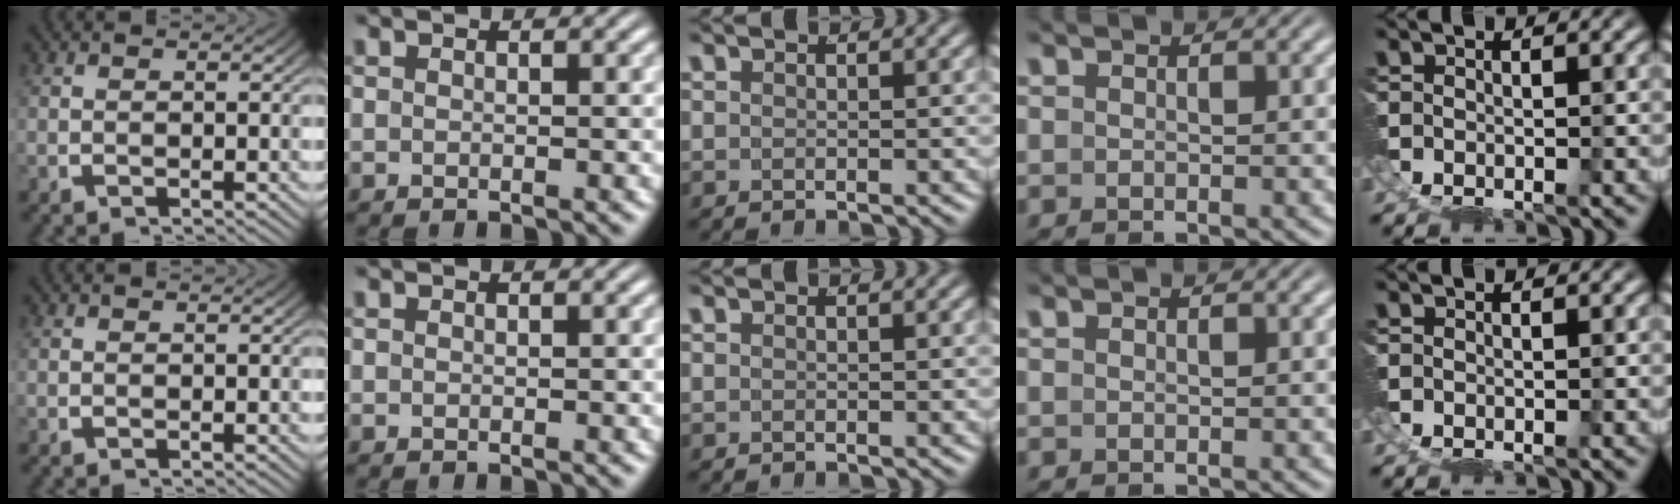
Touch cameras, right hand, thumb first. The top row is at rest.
{}